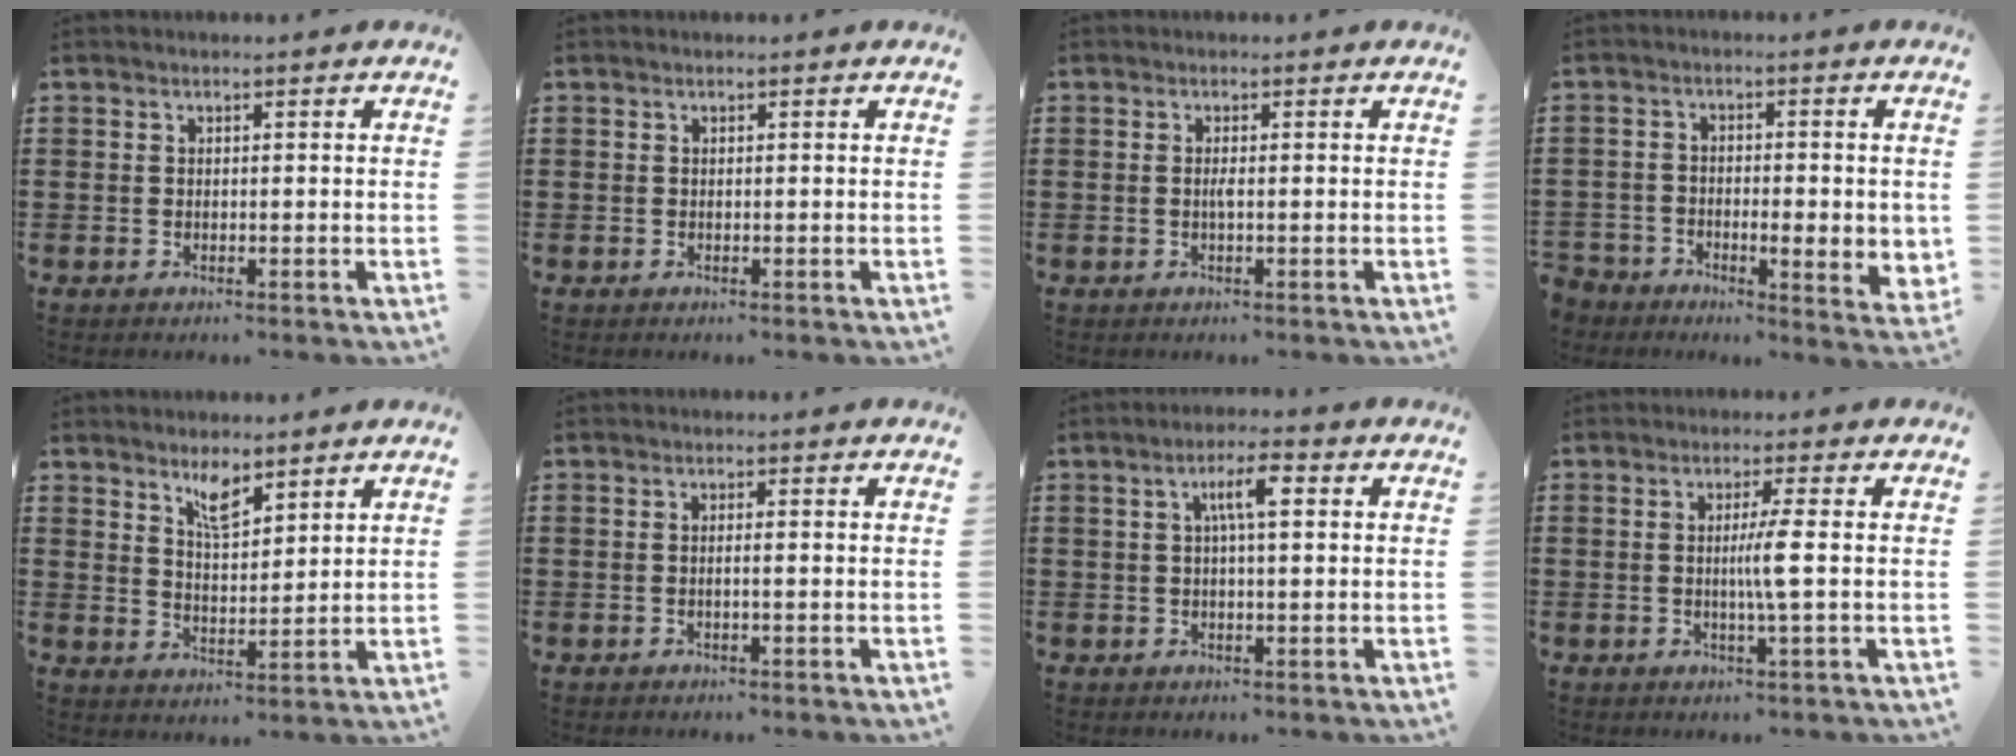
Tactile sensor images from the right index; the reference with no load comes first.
{"total": 0.0}
{"total": 1.2, "force": [-0.2, -0.1, 1.1], "torque": [-0.030, -0.007, -0.007]}
{"total": 4.1, "force": [-2.0, 2.2, 2.8], "torque": [-0.052, 0.007, -0.039]}
{"total": 4.4, "force": [3.4, 1.1, 2.5], "torque": [-0.049, -0.005, 0.060]}
{"total": 0.8, "force": [-0.3, -0.2, 0.8], "torque": [-0.014, -0.005, -0.005]}
{"total": 4.6, "force": [0.9, 1.1, 4.3], "torque": [-0.086, 0.011, 0.011]}
{"total": 4.1, "force": [0.0, -0.7, 4.0], "torque": [-0.072, -0.010, -0.006]}